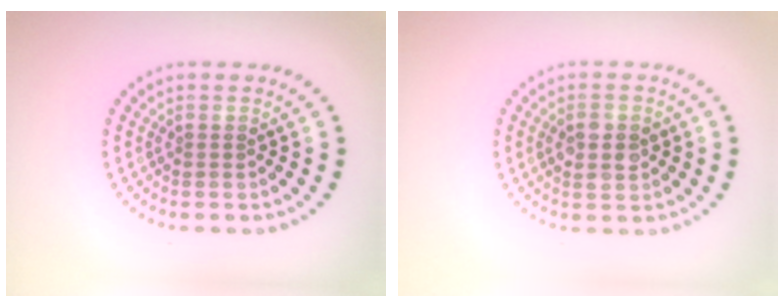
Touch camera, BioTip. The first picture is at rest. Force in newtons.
{"total": 2.4, "press": 2.4, "slide": 0.2}